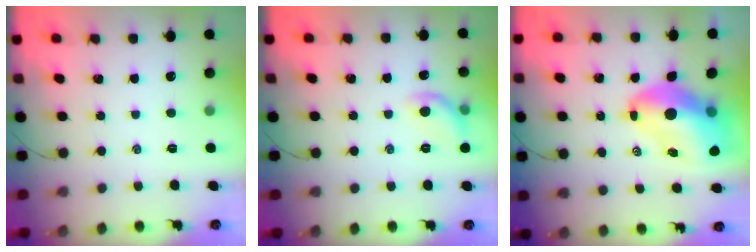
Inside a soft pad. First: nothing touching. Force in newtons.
{"total": 7.7, "press": 7.6, "slide": 1.1}
{"total": 14.2, "press": 13.6, "slide": 4.2}